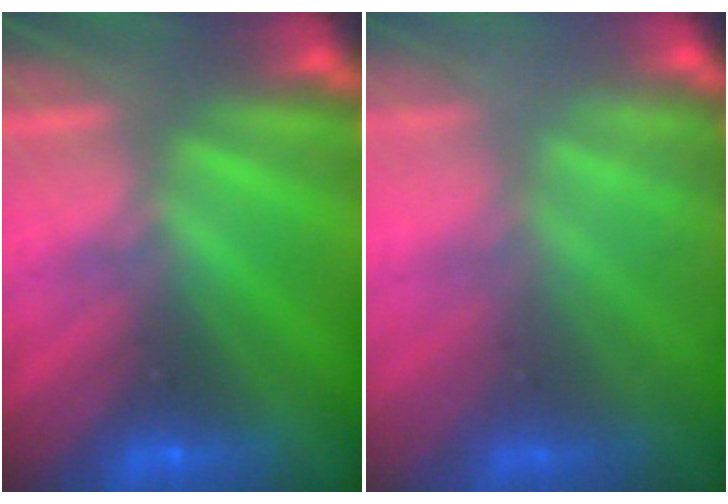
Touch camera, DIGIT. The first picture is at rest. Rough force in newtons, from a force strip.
{"total": 2.2}